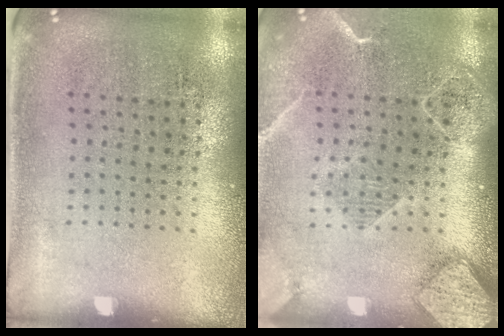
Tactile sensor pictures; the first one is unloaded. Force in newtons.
{"total": 2.1, "press": 1.9, "slide": 0.9}